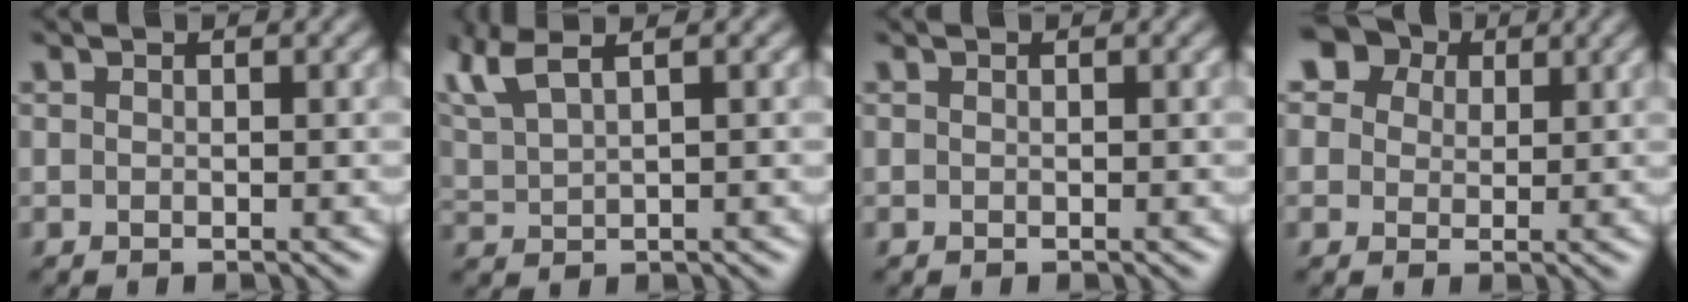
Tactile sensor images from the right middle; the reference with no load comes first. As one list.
[{"total": 6.2, "force": [3.8, 2.5, 4.2], "torque": [-0.109, 0.031, 0.063]}, {"total": 0.0}, {"total": 7.7, "force": [4.6, 5.5, 2.8], "torque": [-0.074, 0.016, 0.067]}]